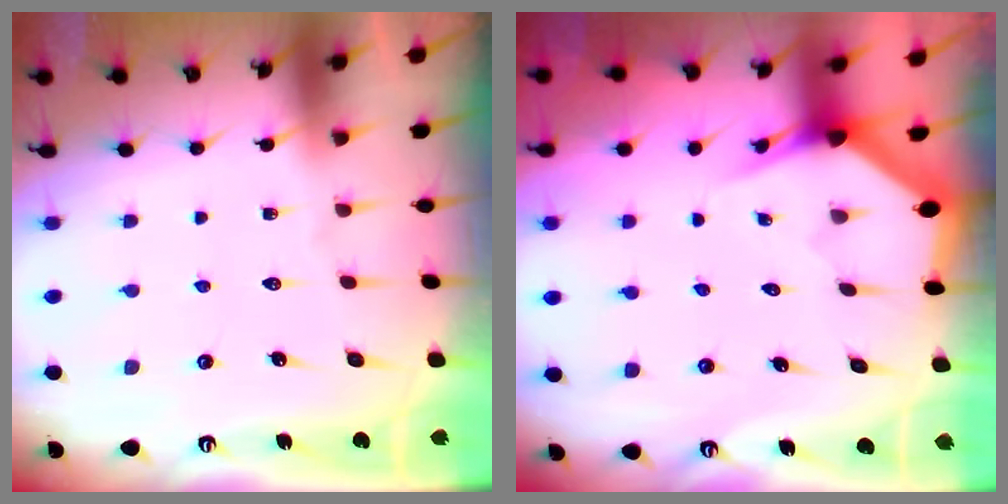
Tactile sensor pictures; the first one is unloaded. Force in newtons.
{"total": 3.0, "press": 3.0, "slide": 0.0}